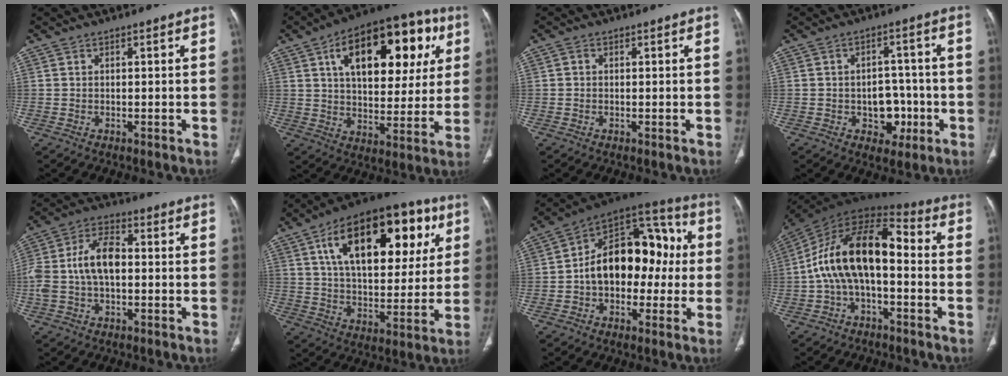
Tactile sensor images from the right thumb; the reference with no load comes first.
{"total": 24.6, "force": [8.9, 13.0, 18.9], "torque": [-0.236, 0.009, 0.132]}
{"total": 0.6, "force": [0.0, 0.5, 0.2], "torque": [0.000, 0.002, -0.002]}
{"total": 7.4, "force": [-1.9, 5.6, 4.4], "torque": [-0.019, 0.023, -0.018]}
{"total": 11.0, "force": [-0.3, 6.3, 8.9], "torque": [-0.186, 0.033, -0.010]}
{"total": 26.6, "force": [10.0, 13.9, 20.4], "torque": [-0.279, 0.003, 0.157]}
{"total": 20.5, "force": [-0.1, 13.4, 15.5], "torque": [-0.193, 0.057, -0.007]}
{"total": 17.2, "force": [-1.2, 8.9, 14.7], "torque": [-0.253, 0.055, -0.032]}